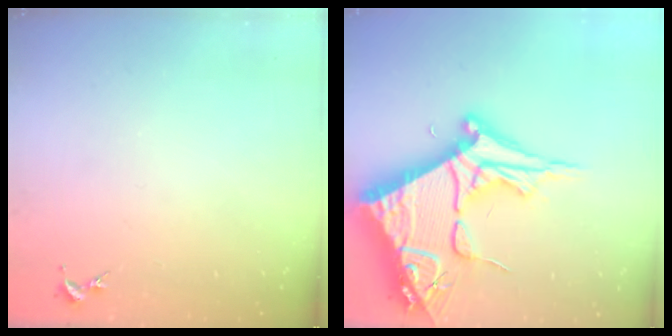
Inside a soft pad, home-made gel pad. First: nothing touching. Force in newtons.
{"total": 15.2, "press": 15.1, "slide": 1.8}